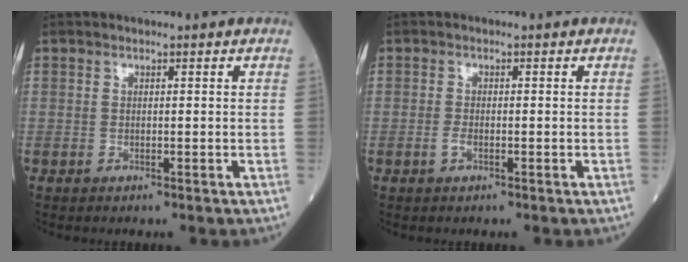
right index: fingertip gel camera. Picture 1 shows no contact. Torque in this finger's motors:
{"motor_torque": [0.31, -0.11, 0.18, 0.04]}